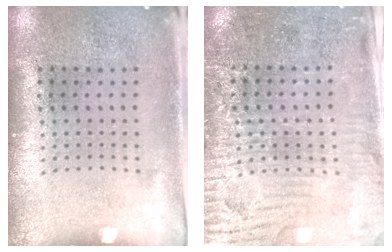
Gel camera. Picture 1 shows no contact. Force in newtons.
{"total": 3.7, "press": 3.5, "slide": 1.4}